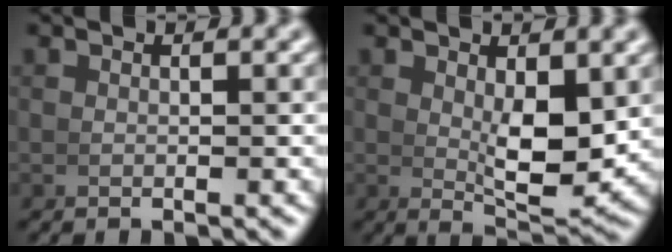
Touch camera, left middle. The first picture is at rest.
{"total": 4.8, "force": [1.0, 1.5, 4.4], "torque": [-0.071, -0.019, 0.024]}